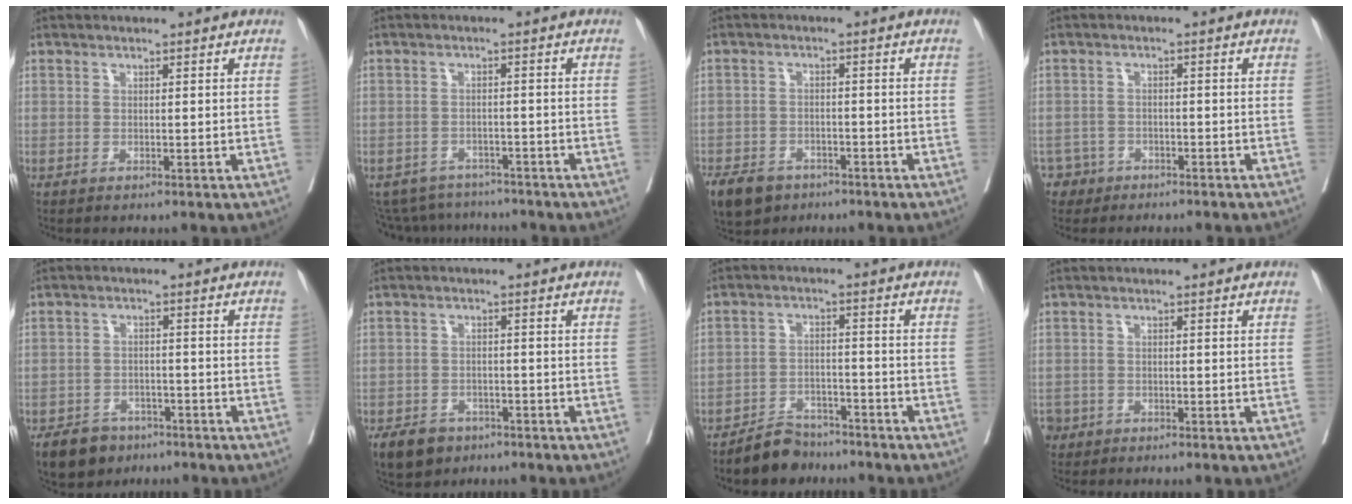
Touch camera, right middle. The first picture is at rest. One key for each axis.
{"total": 7.1, "fx": -6.7, "fy": 2.4, "fz": -0.1, "tx": 0.002, "ty": 0.014, "tz": -0.087}
{"total": 7.4, "fx": -5.2, "fy": 4.6, "fz": 2.8, "tx": -0.054, "ty": 0.000, "tz": -0.081}
{"total": 3.7, "fx": -2.5, "fy": 2.7, "fz": -0.6, "tx": 0.007, "ty": 0.010, "tz": -0.043}
{"total": 6.1, "fx": -4.4, "fy": 3.8, "fz": 1.8, "tx": -0.033, "ty": 0.002, "tz": -0.070}
{"total": 5.4, "fx": -3.7, "fy": 3.5, "fz": 1.7, "tx": -0.032, "ty": 0.001, "tz": -0.056}
{"total": 5.2, "fx": -4.6, "fy": 2.4, "fz": 0.5, "tx": -0.012, "ty": 0.001, "tz": -0.081}
{"total": 2.9, "fx": -1.8, "fy": 2.2, "fz": 0.1, "tx": -0.003, "ty": 0.005, "tz": -0.037}